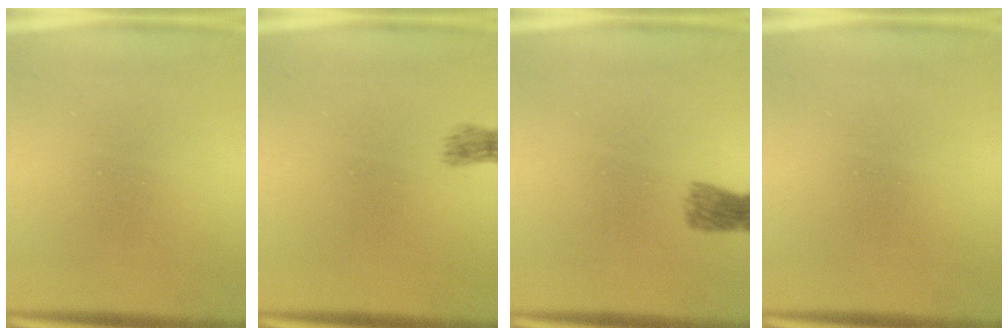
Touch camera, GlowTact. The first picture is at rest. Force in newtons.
{"total": 3.0}
{"total": 2.6}
{"total": 0.0}